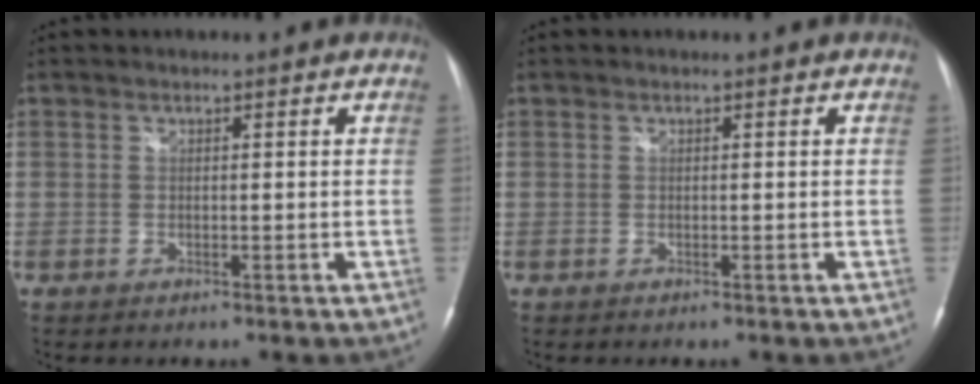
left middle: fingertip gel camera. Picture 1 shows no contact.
{"total": 0.0}